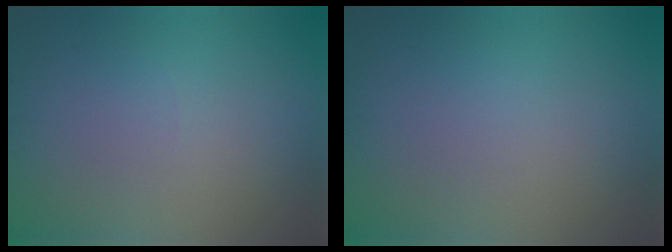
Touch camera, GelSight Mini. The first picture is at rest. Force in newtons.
{"total": 0.0}